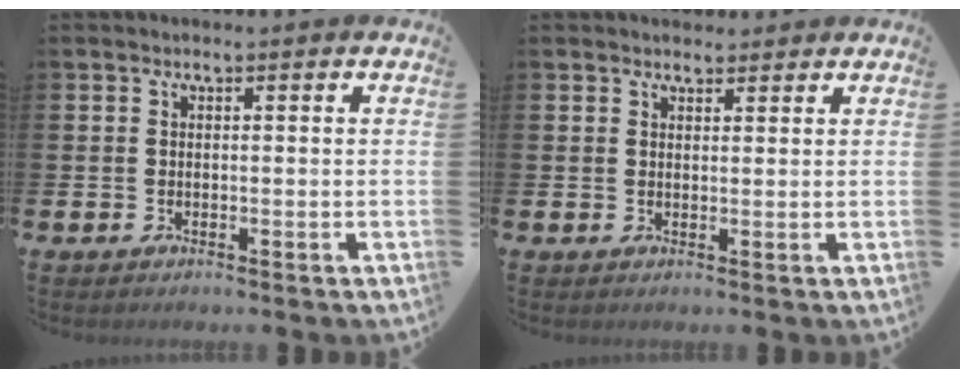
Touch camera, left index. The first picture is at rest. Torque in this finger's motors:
{"motor_torque": [0.95, -1.18, 0.23, 0.07]}